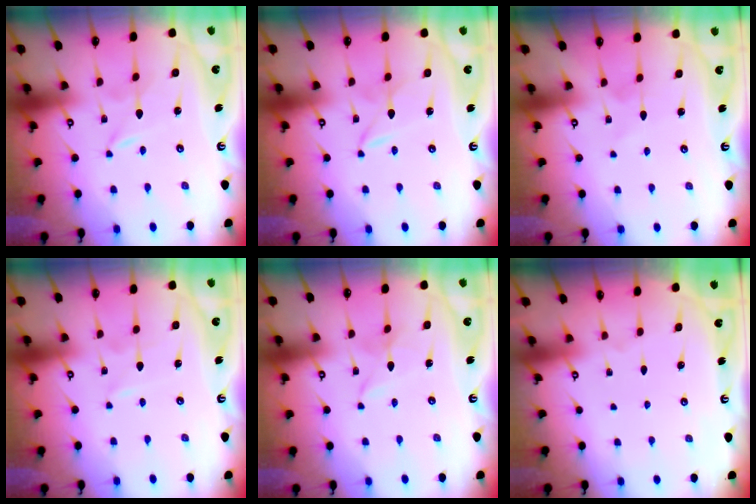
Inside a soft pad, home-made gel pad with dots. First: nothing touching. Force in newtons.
{"total": 2.1, "press": 2.1, "slide": 0.4}
{"total": 2.5, "press": 2.5, "slide": 0.2}
{"total": 0.8, "press": 0.8, "slide": 0.1}
{"total": 1.9, "press": 1.9, "slide": 0.3}
{"total": 0.0}